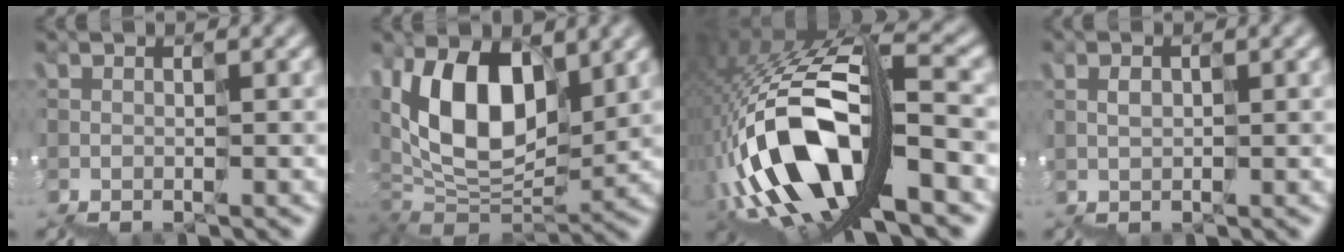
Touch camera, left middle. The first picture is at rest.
{"total": 9.2, "force": [3.3, 5.7, 6.4], "torque": [-0.121, 0.013, 0.051]}
{"total": 12.6, "force": [-4.7, 5.2, 10.5], "torque": [-0.224, 0.021, -0.076]}
{"total": 0.8, "force": [0.3, -0.4, -0.6], "torque": [-0.003, 0.011, 0.007]}